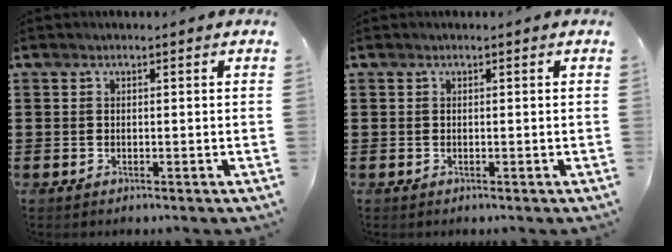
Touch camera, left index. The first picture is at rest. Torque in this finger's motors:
{"motor_torque": [0.00, 0.00, 0.00, -0.01]}